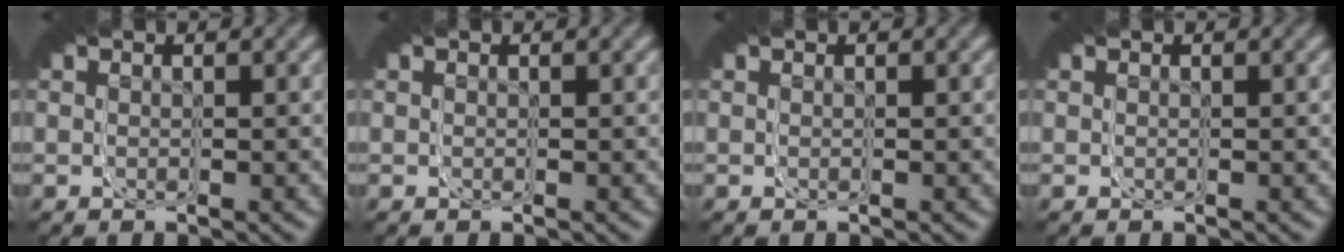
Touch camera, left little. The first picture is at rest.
{"total": 0.0}
{"total": 0.0}
{"total": 0.0}